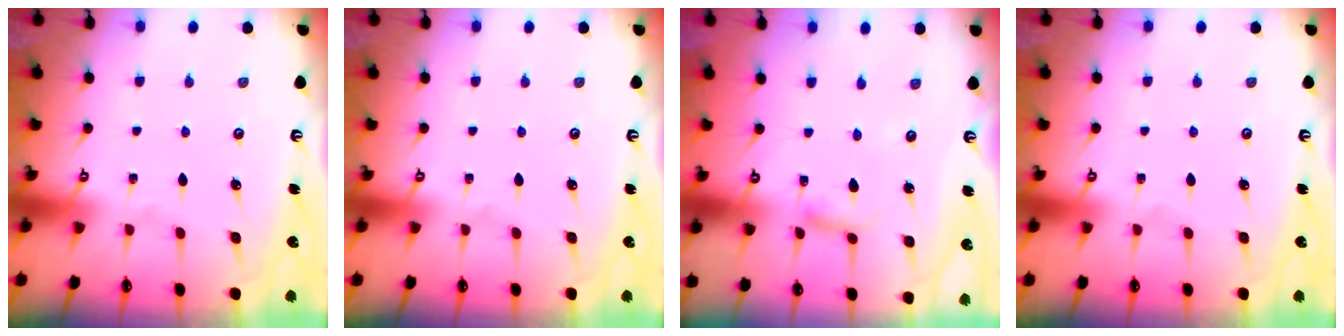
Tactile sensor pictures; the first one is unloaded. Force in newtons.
{"total": 0.0}
{"total": 2.7, "press": 2.7, "slide": 0.2}
{"total": 0.0}